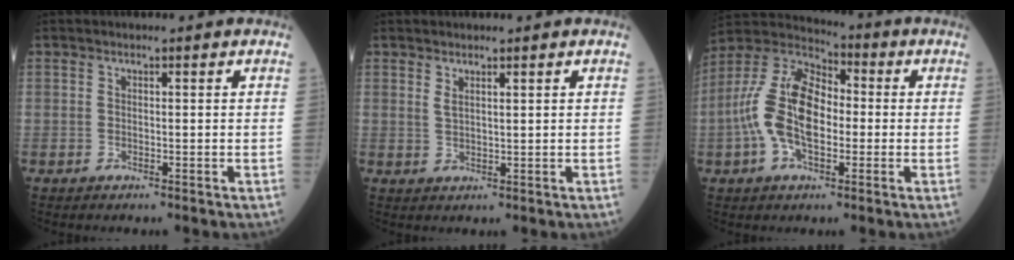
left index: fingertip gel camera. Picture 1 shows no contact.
{"total": 1.7, "force": [1.1, 0.2, 1.3], "torque": [-0.031, -0.001, 0.027]}
{"total": 13.2, "force": [-1.2, 6.3, 11.5], "torque": [-0.258, 0.027, -0.025]}